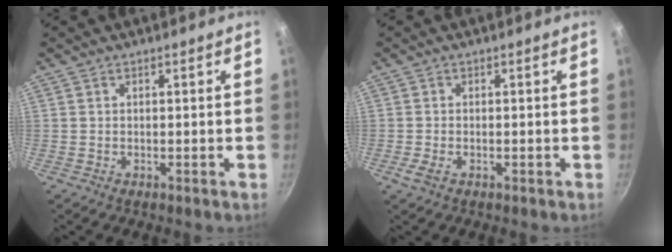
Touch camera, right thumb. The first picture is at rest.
{"total": 1.9, "force": [-0.9, 1.0, 1.4], "torque": [-0.033, 0.000, -0.018]}